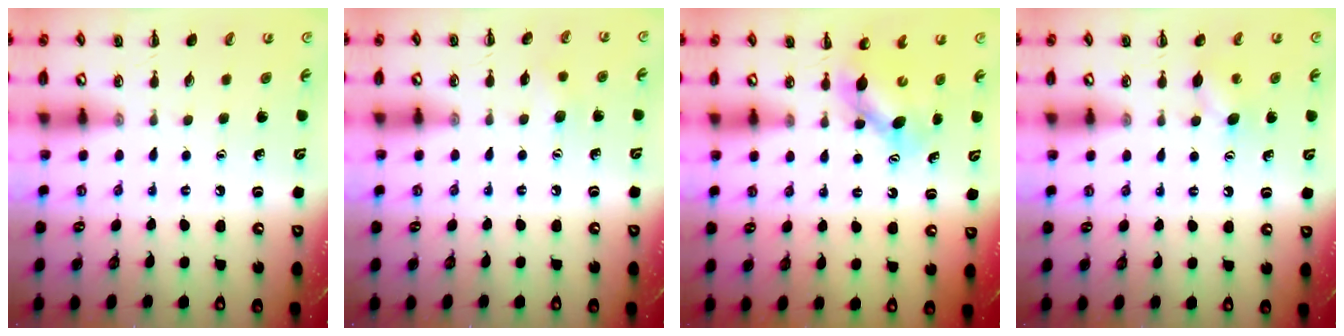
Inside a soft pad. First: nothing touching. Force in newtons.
{"total": 4.8, "press": 4.7, "slide": 1.0}
{"total": 6.4, "press": 6.3, "slide": 1.0}
{"total": 6.7, "press": 6.5, "slide": 1.5}